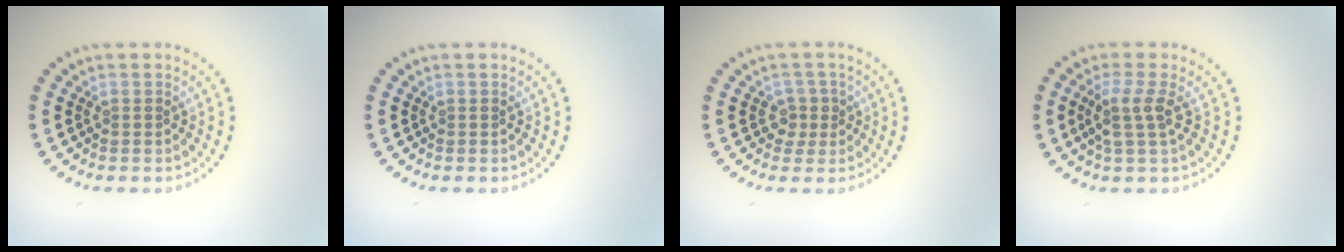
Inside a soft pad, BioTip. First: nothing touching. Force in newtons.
{"total": 0.0}
{"total": 1.3, "press": 1.1, "slide": 0.7}
{"total": 2.6, "press": 2.0, "slide": 1.6}